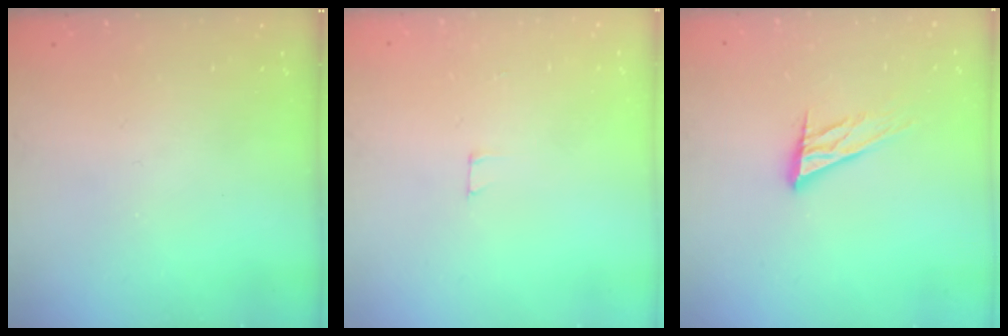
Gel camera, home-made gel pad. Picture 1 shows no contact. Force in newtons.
{"total": 2.5, "press": 2.5, "slide": 0.2}
{"total": 12.7, "press": 12.4, "slide": 2.8}